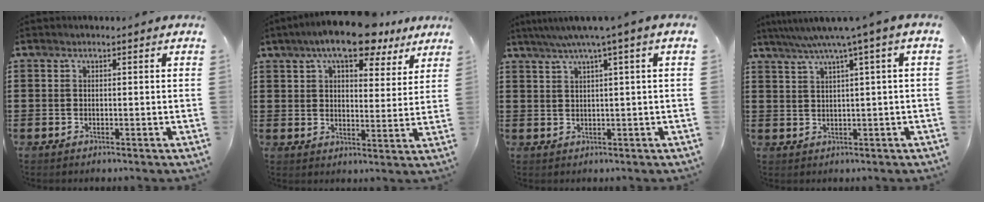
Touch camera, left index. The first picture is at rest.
{"total": 10.3, "force": [7.9, 2.8, 6.0], "torque": [-0.107, -0.021, 0.138]}
{"total": 3.5, "force": [1.5, -0.5, 3.1], "torque": [-0.062, -0.003, 0.023]}
{"total": 4.6, "force": [2.1, -0.8, 4.0], "torque": [-0.081, -0.012, 0.029]}